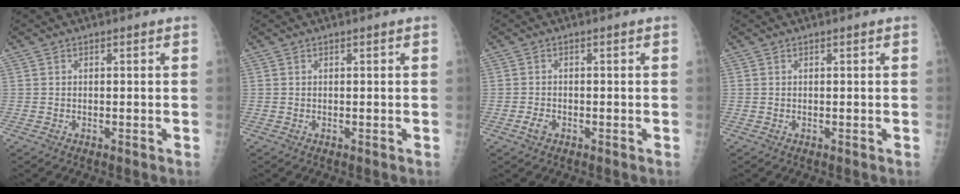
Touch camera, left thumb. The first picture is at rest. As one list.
[{"total": 0.0}, {"total": 1.9, "force": [-0.9, 1.2, 1.1], "torque": [-0.026, 0.004, -0.017]}, {"total": 0.0}]